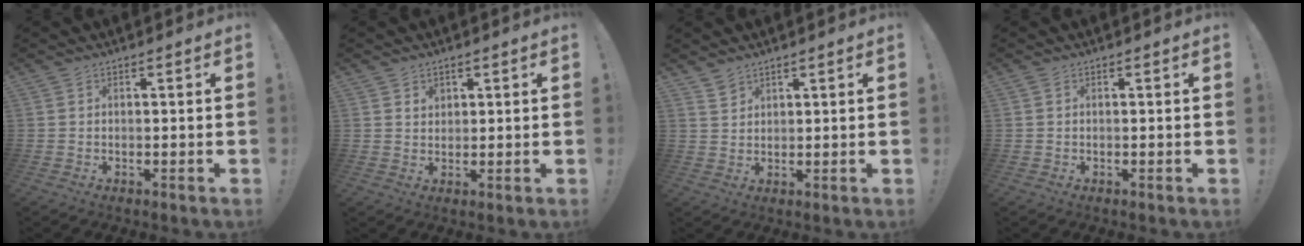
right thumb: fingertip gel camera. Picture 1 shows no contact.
{"total": 2.4, "force": [1.6, 1.8, 0.4], "torque": [0.010, -0.013, 0.026]}
{"total": 3.2, "force": [2.6, 1.7, 0.8], "torque": [-0.001, -0.021, 0.047]}
{"total": 0.0}